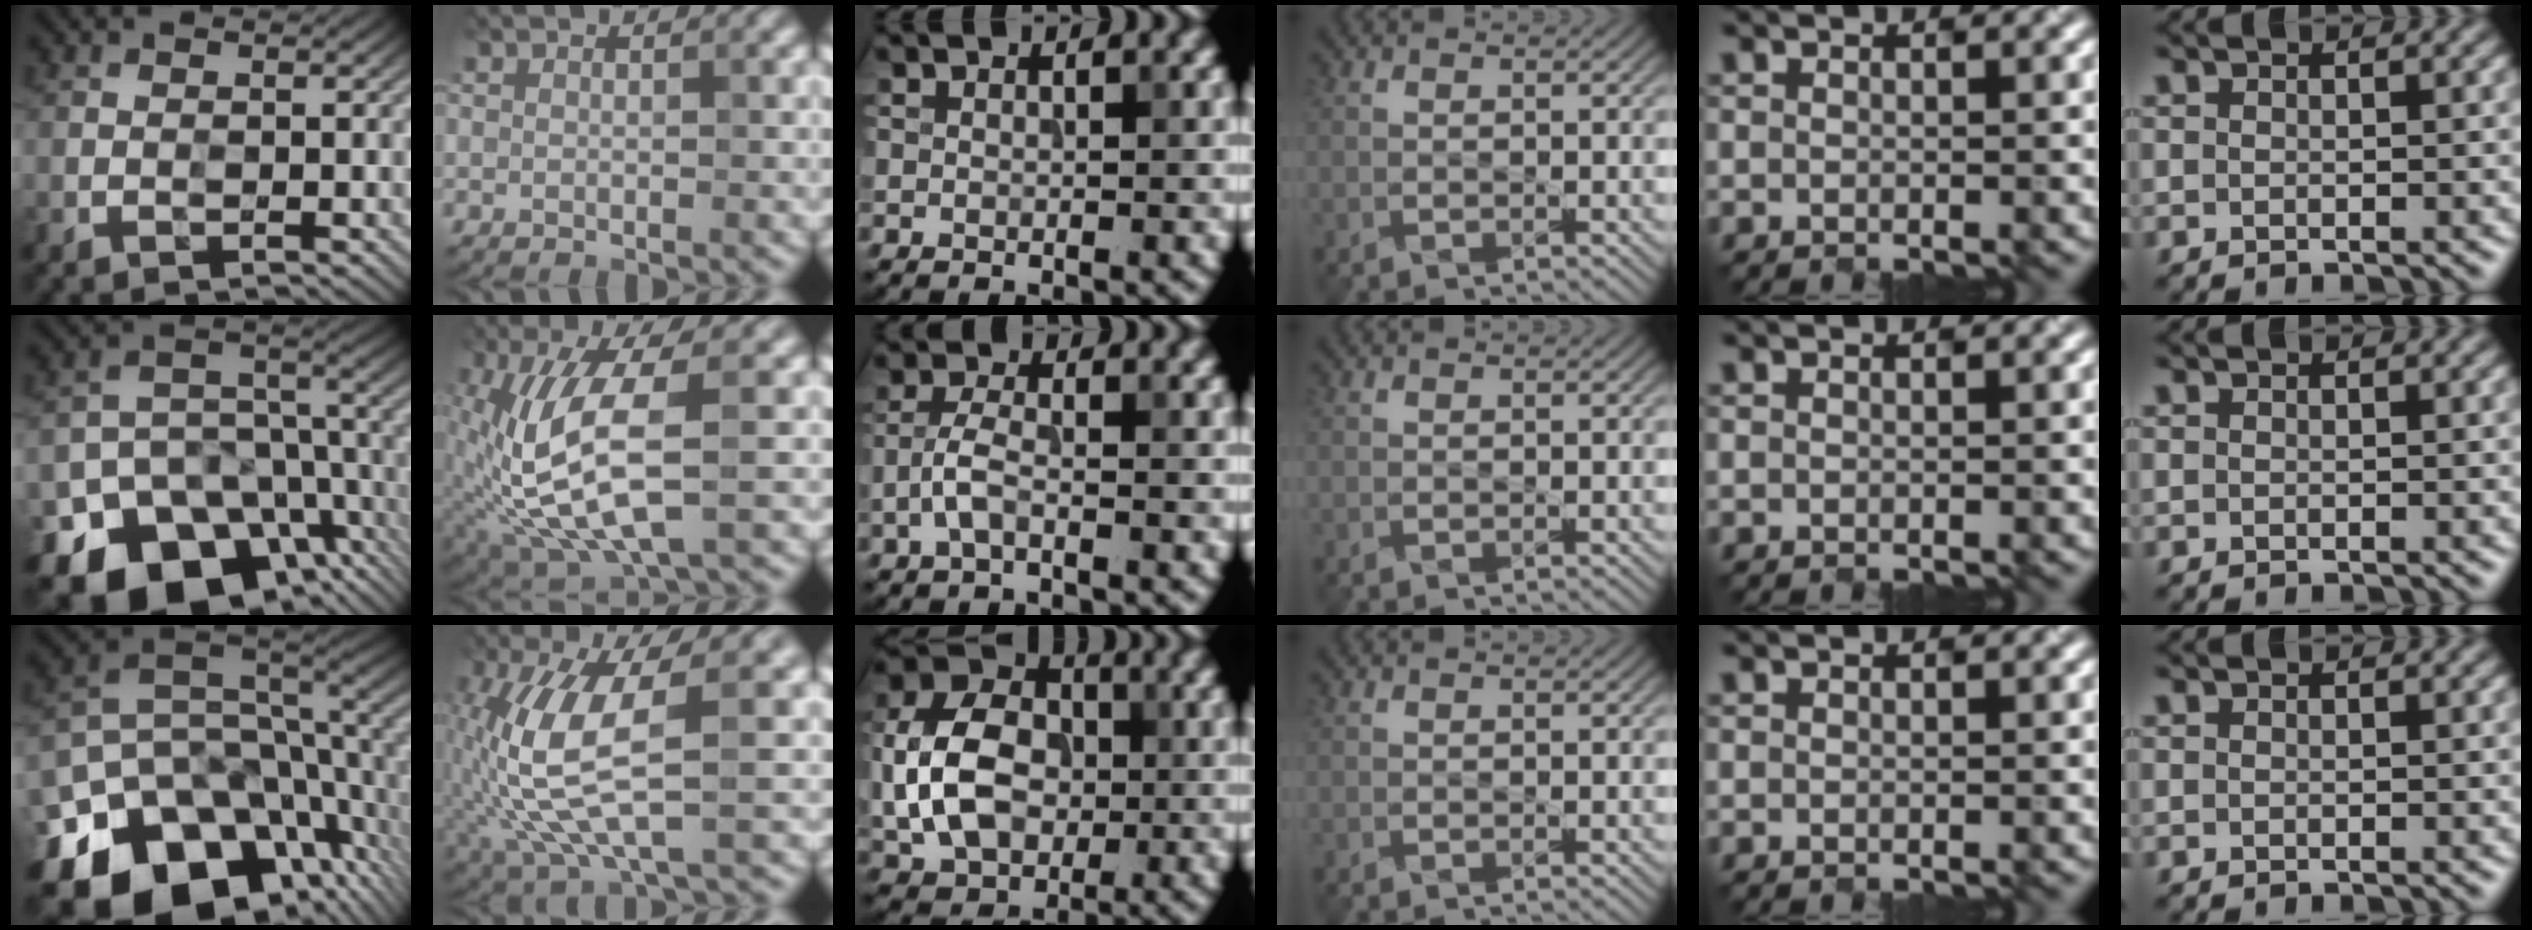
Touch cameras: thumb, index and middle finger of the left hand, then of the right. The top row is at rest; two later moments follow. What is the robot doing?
{"motion": "close", "object": "jewelry box"}